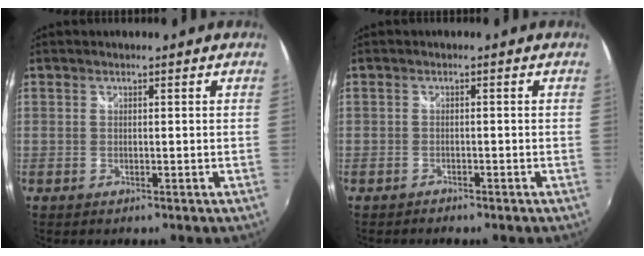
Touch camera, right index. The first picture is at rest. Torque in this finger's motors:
{"motor_torque": [0.07, -0.07, -0.10, -0.02]}